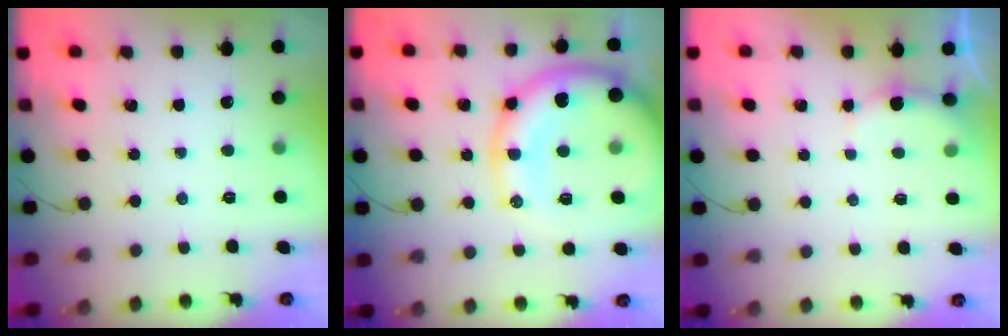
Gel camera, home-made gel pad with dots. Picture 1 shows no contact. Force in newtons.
{"total": 20.1, "press": 20.0, "slide": 2.1}
{"total": 2.7, "press": 2.6, "slide": 0.6}